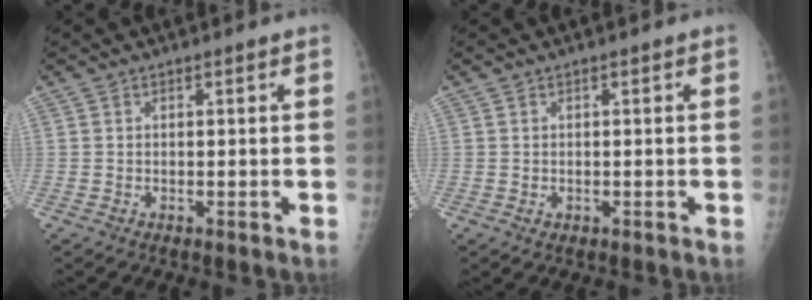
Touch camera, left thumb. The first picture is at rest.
{"total": 0.8, "force": [-0.1, 0.7, 0.4], "torque": [-0.004, 0.000, 0.002]}